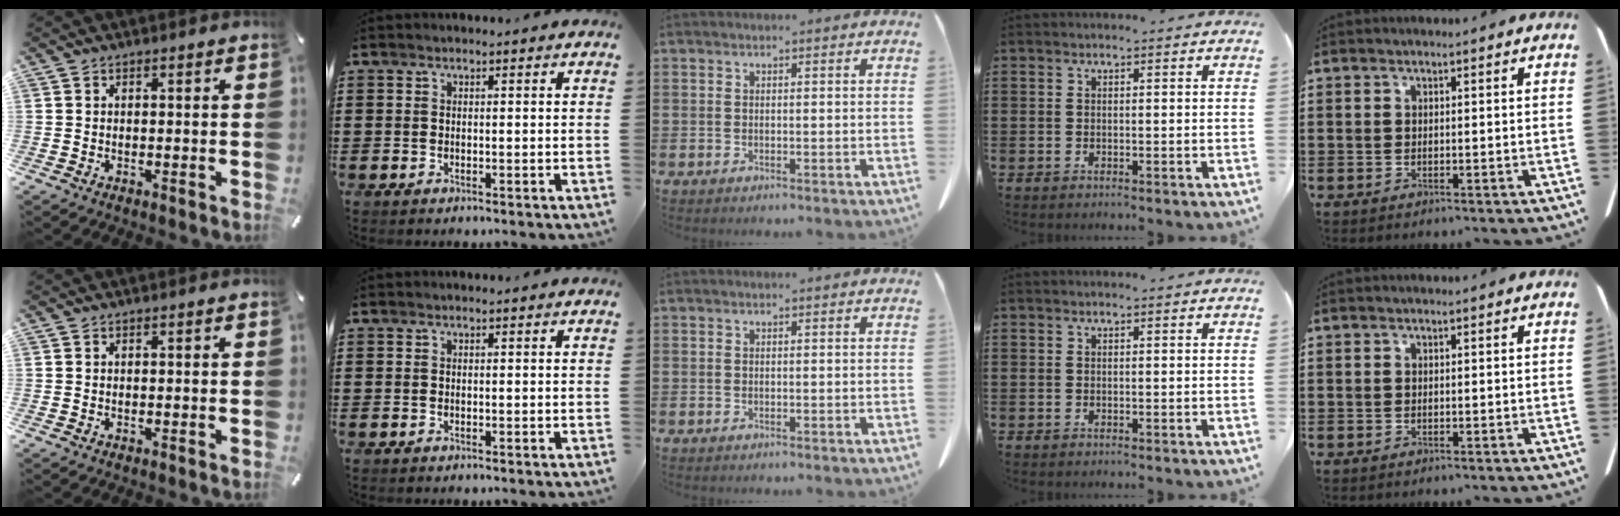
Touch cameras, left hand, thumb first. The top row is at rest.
{}